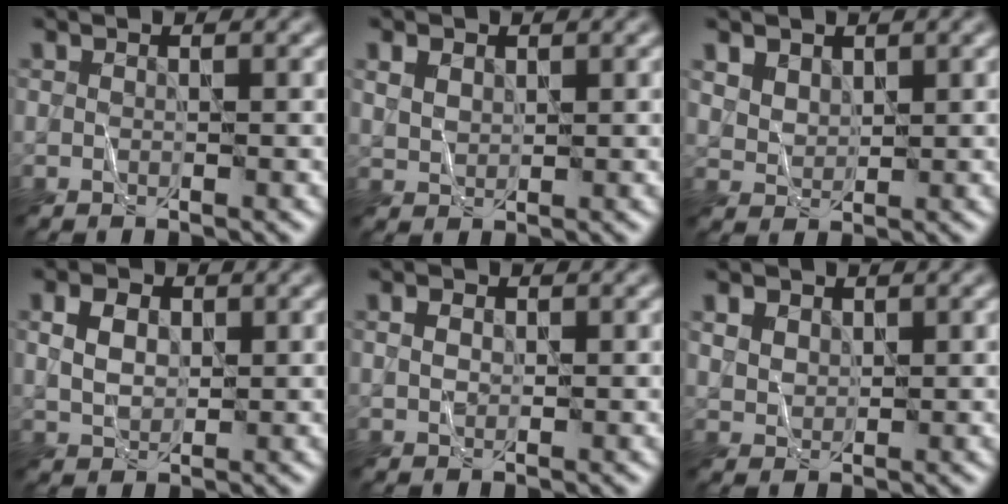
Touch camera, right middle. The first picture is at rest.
{"total": 2.0, "force": [1.0, 1.4, 1.0], "torque": [-0.024, 0.002, 0.022]}
{"total": 2.9, "force": [1.9, 1.8, 1.3], "torque": [-0.037, 0.002, 0.043]}
{"total": 3.1, "force": [0.8, 2.2, 2.0], "torque": [-0.041, 0.004, 0.014]}
{"total": 1.5, "force": [0.3, 1.1, 1.0], "torque": [-0.015, 0.003, 0.006]}
{"total": 3.6, "force": [1.9, 2.5, 1.7], "torque": [-0.051, 0.008, 0.039]}